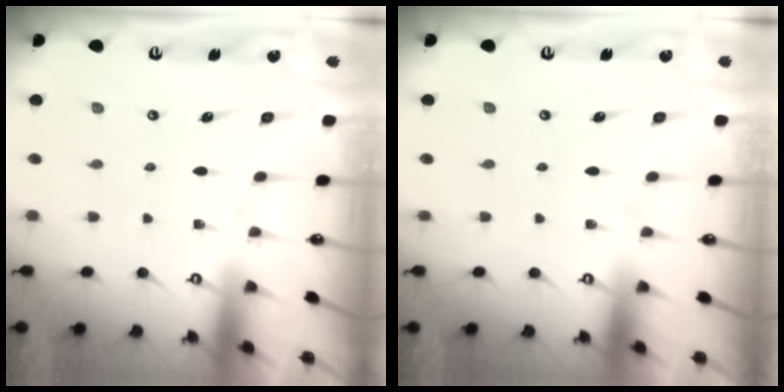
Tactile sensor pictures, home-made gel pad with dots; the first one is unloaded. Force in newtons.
{"total": 0.0}